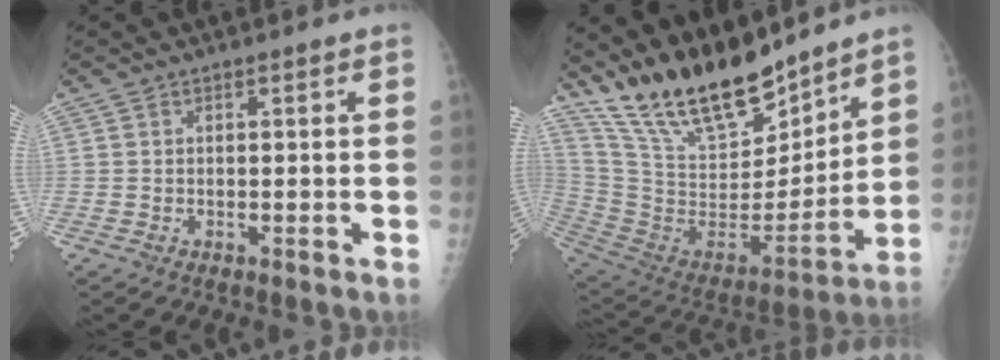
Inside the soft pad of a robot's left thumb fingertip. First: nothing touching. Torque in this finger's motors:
{"motor_torque": [0.55, 0.46, 1.40, -1.37, 0.43]}